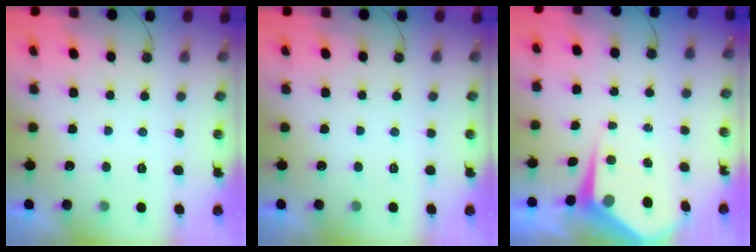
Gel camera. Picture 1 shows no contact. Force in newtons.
{"total": 0.0}
{"total": 6.6, "press": 6.6, "slide": 0.5}